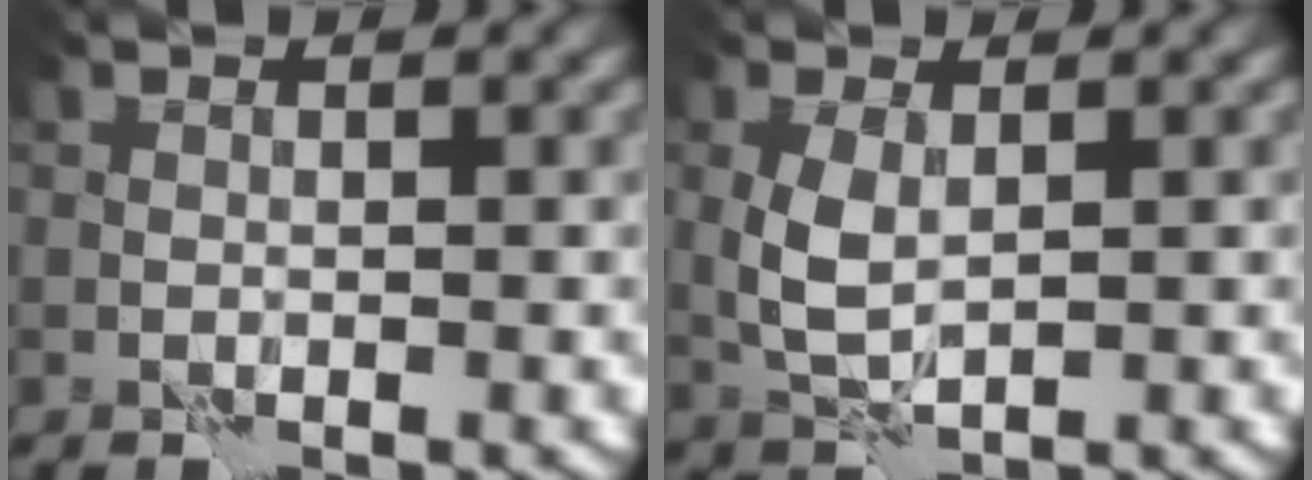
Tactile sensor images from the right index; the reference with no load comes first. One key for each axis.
{"total": 3.1, "fx": 0.7, "fy": 1.5, "fz": 2.6, "tx": -0.064, "ty": 0.002, "tz": 0.019}